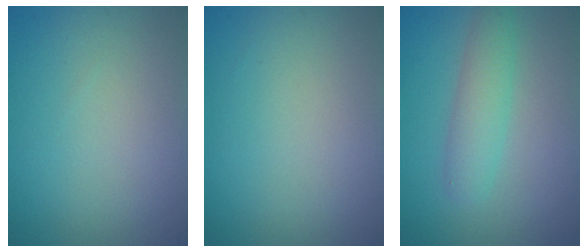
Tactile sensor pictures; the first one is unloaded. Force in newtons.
{"total": 0.0}
{"total": 3.0, "press": 3.0, "slide": 0.1}